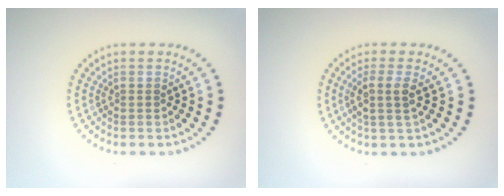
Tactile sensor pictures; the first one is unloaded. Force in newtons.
{"total": 2.4, "press": 2.0, "slide": 1.3}